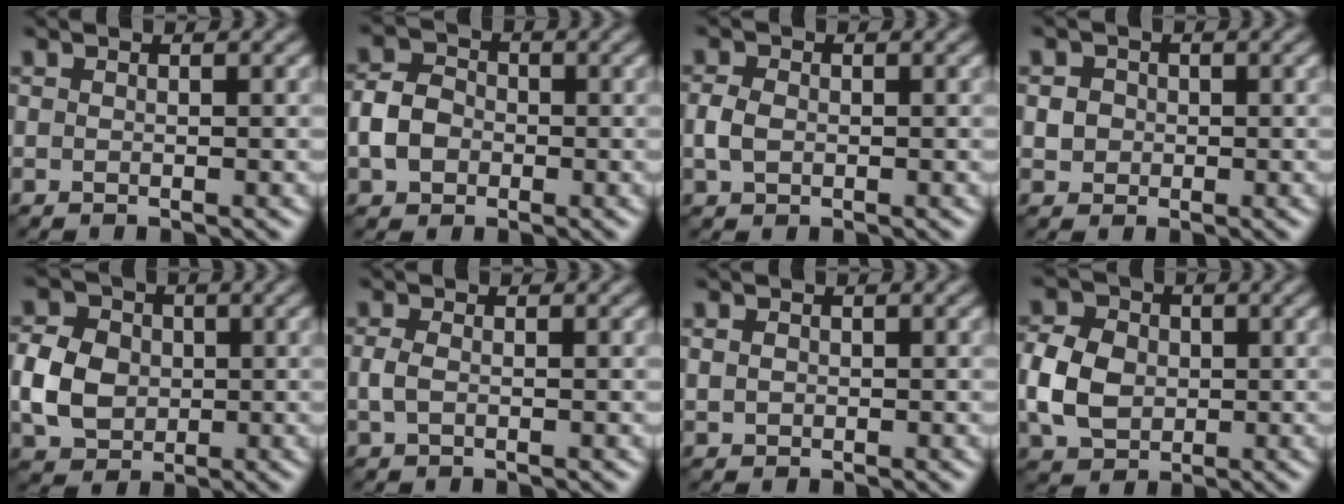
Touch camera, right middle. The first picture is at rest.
{"total": 3.6, "force": [-0.9, 2.9, 2.0], "torque": [-0.042, 0.005, -0.020]}
{"total": 2.0, "force": [-0.1, 1.5, 1.3], "torque": [-0.032, 0.002, -0.003]}
{"total": 1.9, "force": [0.2, 1.7, 0.7], "torque": [-0.007, 0.006, 0.005]}
{"total": 5.3, "force": [-0.3, 4.4, 3.0], "torque": [-0.070, 0.008, -0.012]}
{"total": 1.4, "force": [-0.1, 0.8, 1.1], "torque": [-0.028, 0.002, -0.004]}
{"total": 1.0, "force": [0.1, 0.8, 0.5], "torque": [-0.010, 0.002, 0.003]}
{"total": 5.9, "force": [-0.3, 4.6, 3.6], "torque": [-0.087, 0.008, -0.015]}